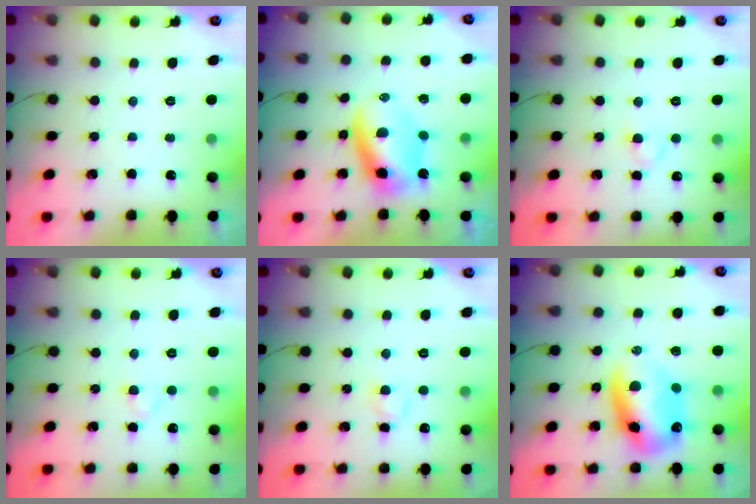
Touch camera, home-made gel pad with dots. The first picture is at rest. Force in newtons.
{"total": 7.1, "press": 6.8, "slide": 2.0}
{"total": 3.0, "press": 2.7, "slide": 1.2}
{"total": 2.0, "press": 1.7, "slide": 0.9}
{"total": 2.5, "press": 2.3, "slide": 1.0}
{"total": 12.0, "press": 11.7, "slide": 2.6}